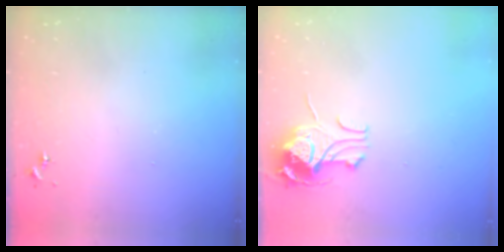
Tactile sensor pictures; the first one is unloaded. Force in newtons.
{"total": 10.6, "press": 10.6, "slide": 0.9}